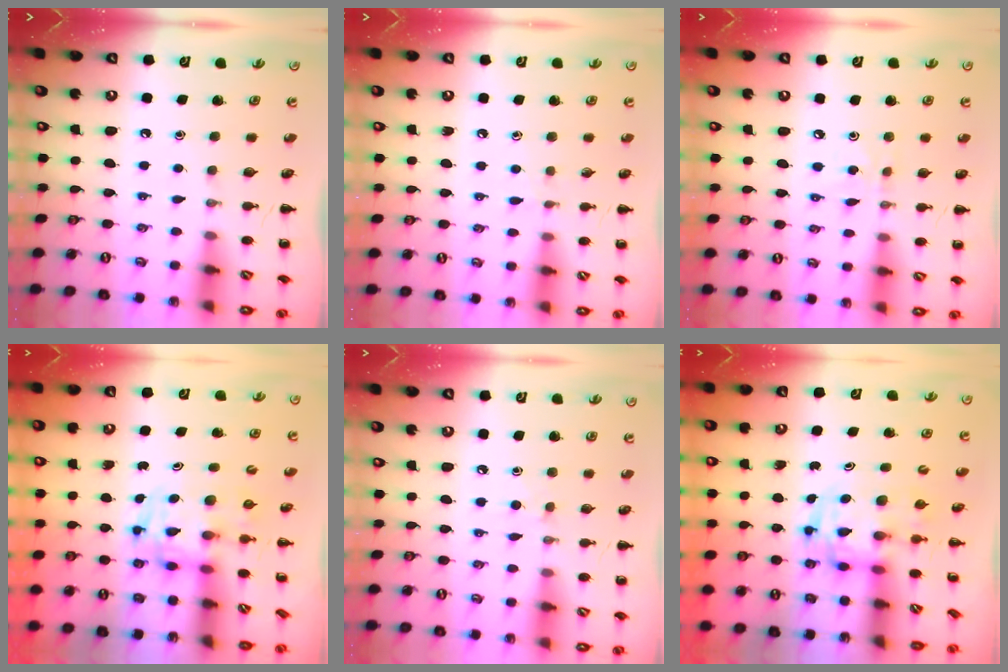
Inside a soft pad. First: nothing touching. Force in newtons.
{"total": 4.3, "press": 3.9, "slide": 1.7}
{"total": 3.5, "press": 3.3, "slide": 1.2}
{"total": 3.4, "press": 3.3, "slide": 0.6}
{"total": 3.6, "press": 3.4, "slide": 1.1}
{"total": 3.0, "press": 2.9, "slide": 0.5}